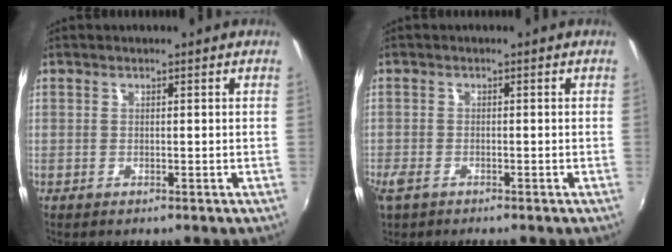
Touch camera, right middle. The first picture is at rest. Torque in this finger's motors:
{"motor_torque": [0.61, -0.51, 0.15, 0.08]}